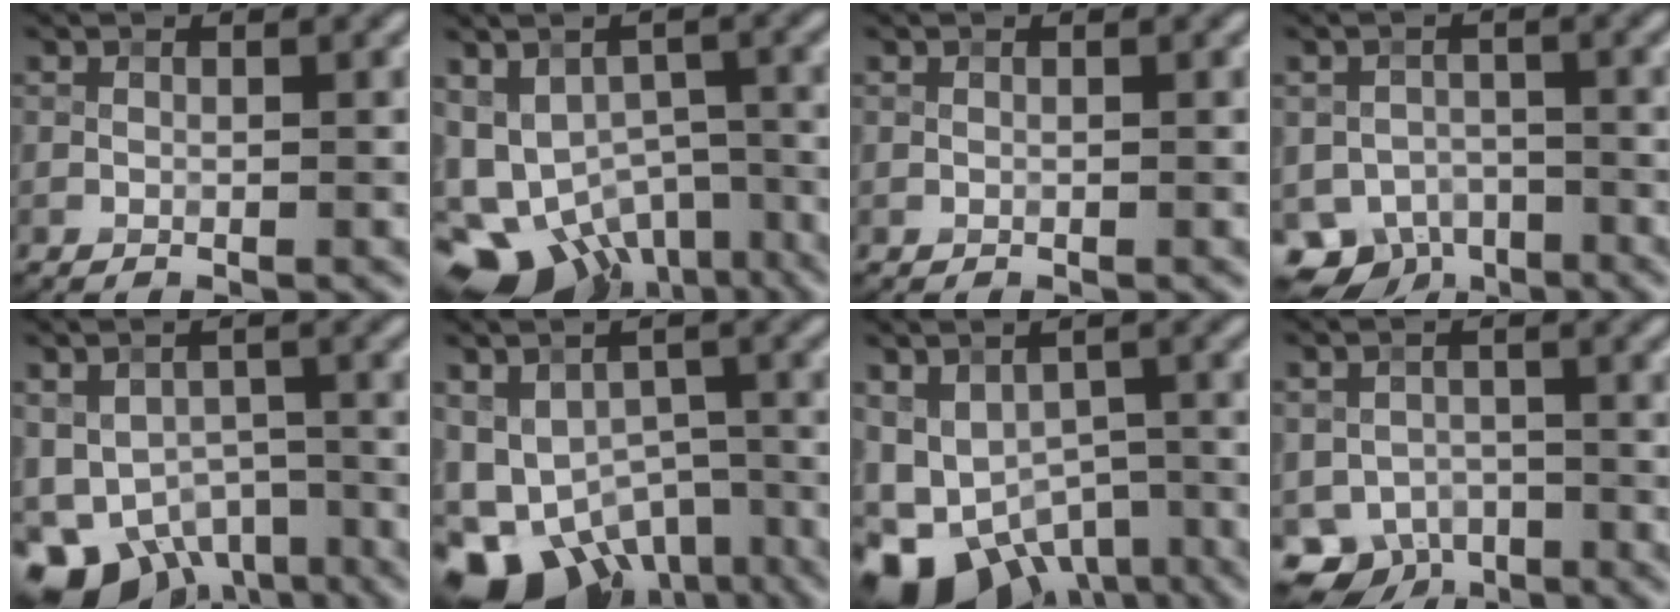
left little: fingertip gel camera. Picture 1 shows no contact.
{"total": 13.0, "force": [-7.6, 8.4, 6.4], "torque": [-0.105, -0.027, -0.086]}
{"total": 0.0}
{"total": 5.2, "force": [-3.5, 3.5, 1.4], "torque": [-0.009, -0.009, -0.053]}
{"total": 9.7, "force": [-6.3, 5.4, 5.1], "torque": [-0.082, -0.023, -0.095]}
{"total": 13.7, "force": [-8.6, 8.5, 6.6], "torque": [-0.110, -0.036, -0.104]}
{"total": 11.4, "force": [-6.6, 6.9, 6.2], "torque": [-0.100, -0.028, -0.088]}
{"total": 4.7, "force": [-3.0, 3.3, 1.3], "torque": [-0.010, -0.009, -0.046]}